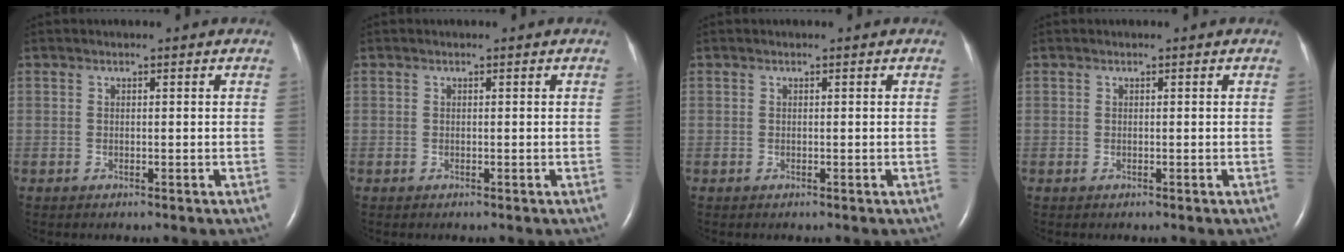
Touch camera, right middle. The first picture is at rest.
{"total": 0.0}
{"total": 0.0}
{"total": 0.0}